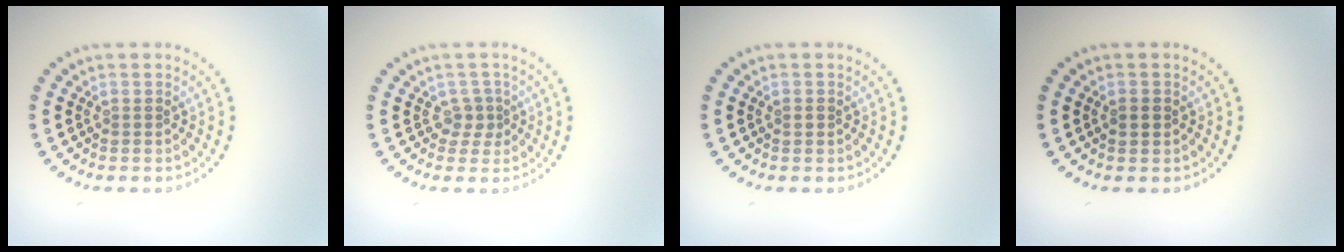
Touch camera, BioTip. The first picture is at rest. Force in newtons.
{"total": 1.6, "press": 1.2, "slide": 1.1}
{"total": 0.7, "press": 0.7, "slide": 0.1}
{"total": 1.5, "press": 1.5, "slide": 0.1}